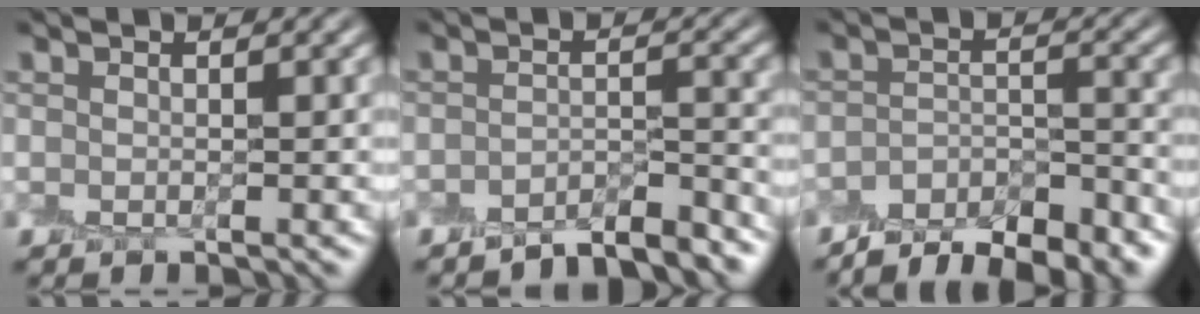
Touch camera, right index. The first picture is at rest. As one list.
[{"total": 4.4, "force": [-3.9, 0.9, 1.8], "torque": [-0.022, 0.006, -0.058]}, {"total": 7.0, "force": [-5.9, 2.2, 3.0], "torque": [-0.039, -0.004, -0.094]}]